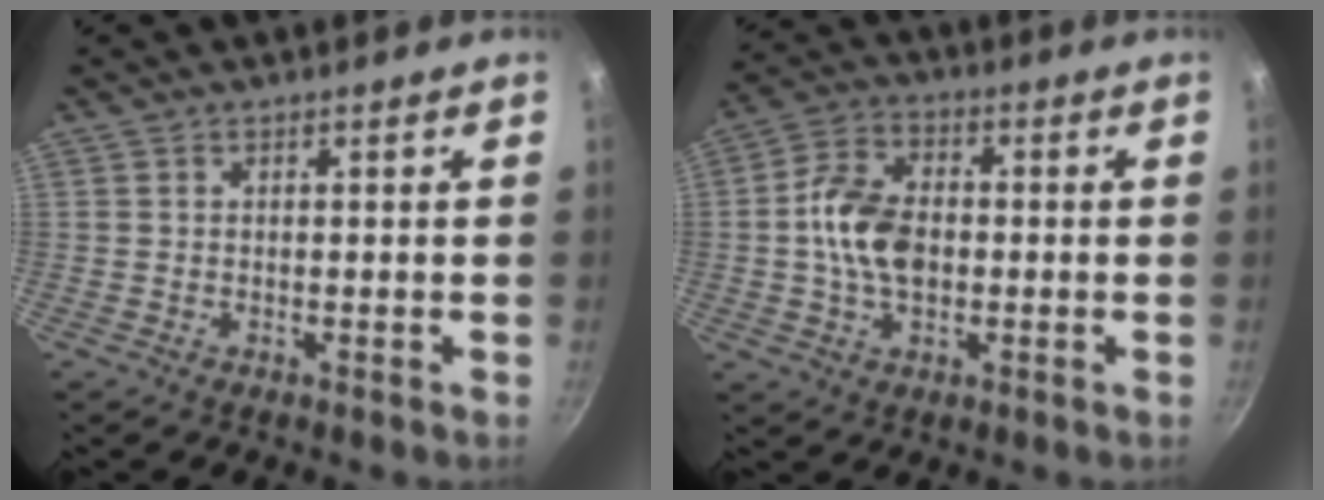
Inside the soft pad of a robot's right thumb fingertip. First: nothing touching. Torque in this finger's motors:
{"motor_torque": [0.09, 0.11, 0.88, 0.59, 0.09]}